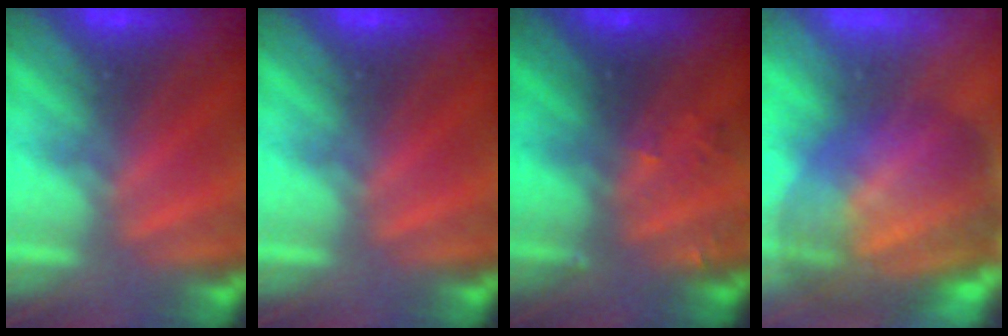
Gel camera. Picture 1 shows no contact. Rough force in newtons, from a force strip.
{"total": 0.0}
{"total": 2.8}
{"total": 10.8}